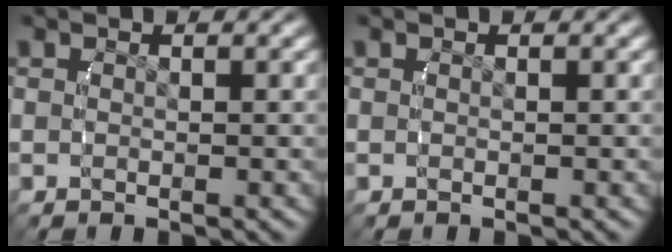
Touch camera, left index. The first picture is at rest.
{"total": 0.0}